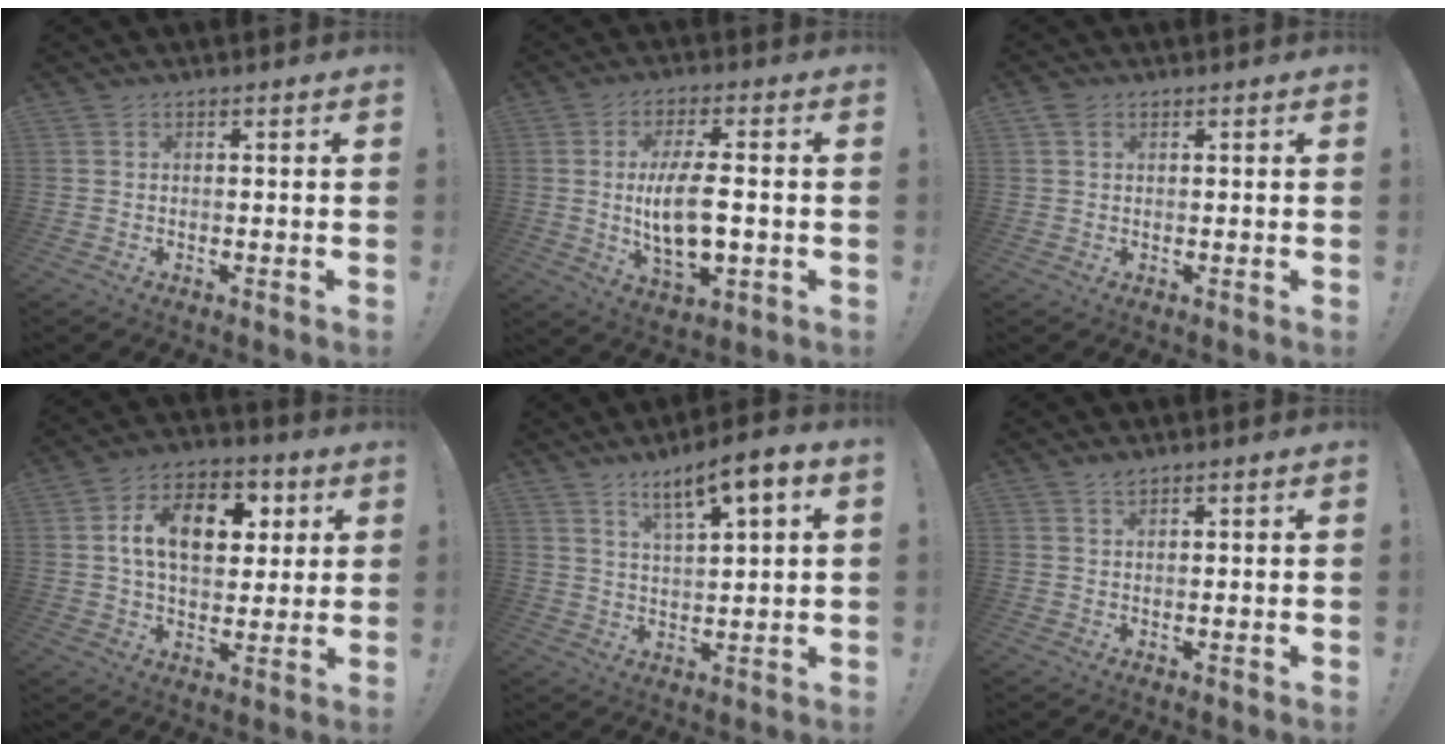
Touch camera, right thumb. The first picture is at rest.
{"total": 12.6, "force": [-0.5, 4.9, 11.6], "torque": [-0.213, -0.012, -0.018]}
{"total": 2.0, "force": [1.1, 1.4, 1.0], "torque": [-0.018, 0.002, 0.020]}
{"total": 15.0, "force": [4.1, 9.6, 10.7], "torque": [-0.155, 0.001, 0.073]}
{"total": 8.7, "force": [5.2, 1.5, 6.8], "torque": [-0.106, -0.030, 0.083]}
{"total": 1.6, "force": [1.3, 0.5, 0.6], "torque": [-0.005, -0.005, 0.023]}